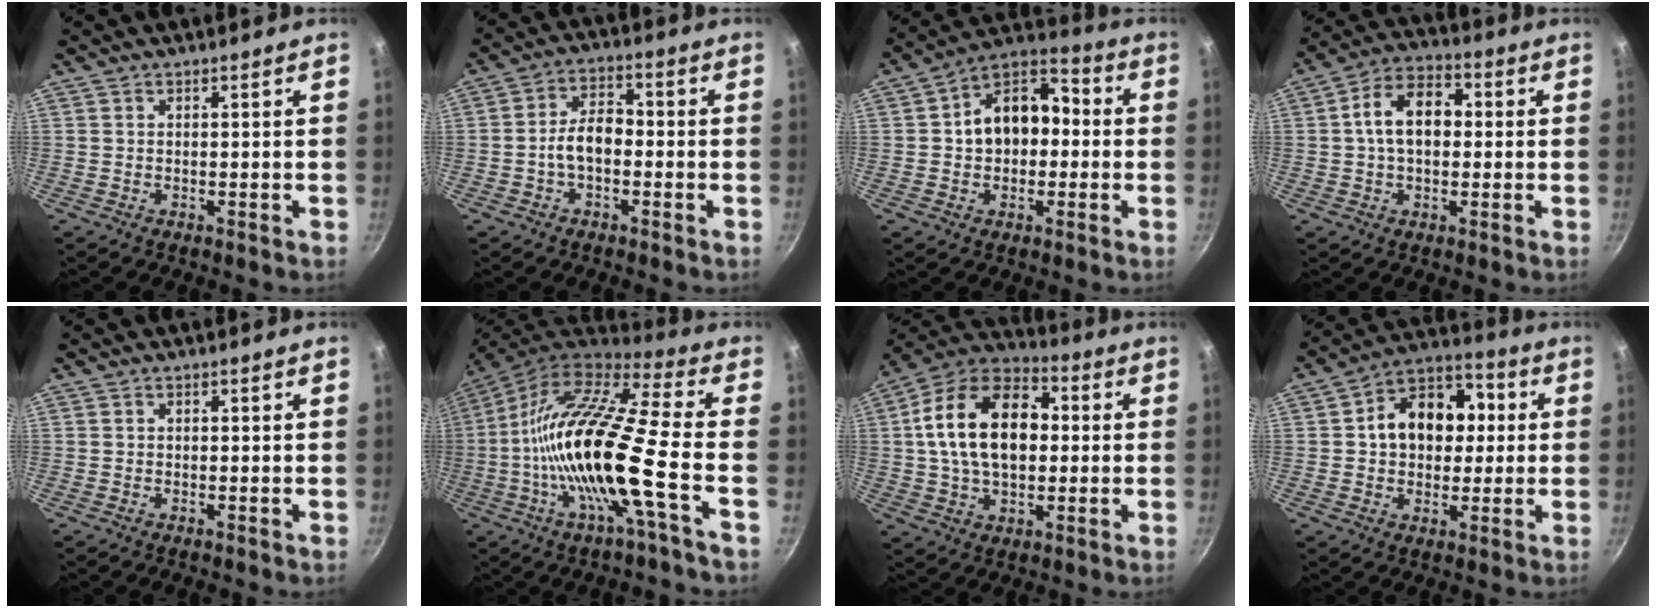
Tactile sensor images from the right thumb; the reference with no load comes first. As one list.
[{"total": 6.6, "force": [-1.5, 4.0, 5.0], "torque": [-0.072, 0.032, -0.035]}, {"total": 13.8, "force": [0.2, 10.1, 9.5], "torque": [-0.102, 0.042, -0.014]}, {"total": 11.2, "force": [0.9, 7.4, 8.4], "torque": [-0.111, 0.030, 0.000]}, {"total": 0.0}, {"total": 21.4, "force": [-4.8, 3.8, 20.5], "torque": [-0.370, 0.030, -0.109]}, {"total": 19.9, "force": [1.9, 12.9, 15.1], "torque": [-0.230, 0.030, 0.017]}, {"total": 14.6, "force": [1.8, 10.9, 9.5], "torque": [-0.106, 0.025, 0.011]}]